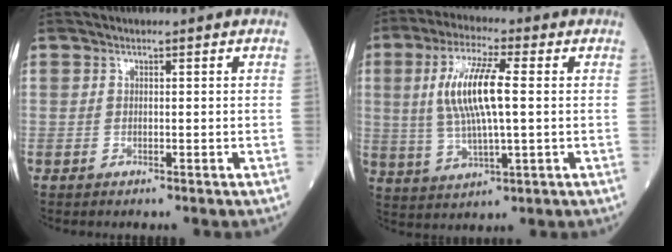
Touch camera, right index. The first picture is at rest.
{"total": 10.7, "force": [1.5, 2.0, 10.4], "torque": [-0.218, 0.007, 0.032]}